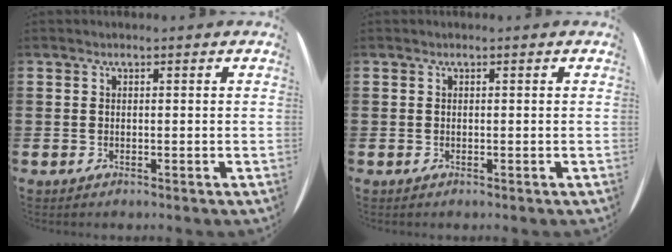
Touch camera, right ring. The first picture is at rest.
{"total": 0.0}